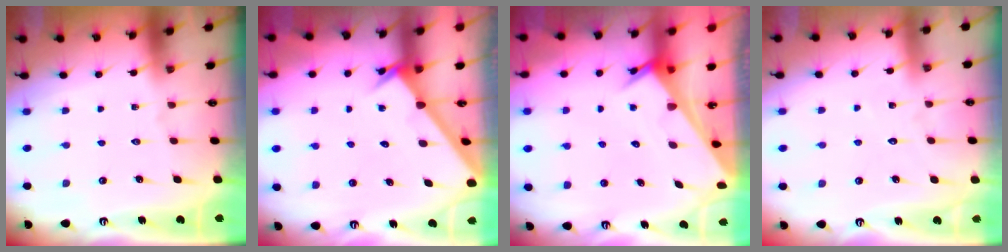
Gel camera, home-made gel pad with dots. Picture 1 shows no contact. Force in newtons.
{"total": 2.2, "press": 2.2, "slide": 0.2}
{"total": 3.2, "press": 3.2, "slide": 0.2}
{"total": 3.8, "press": 3.7, "slide": 0.4}